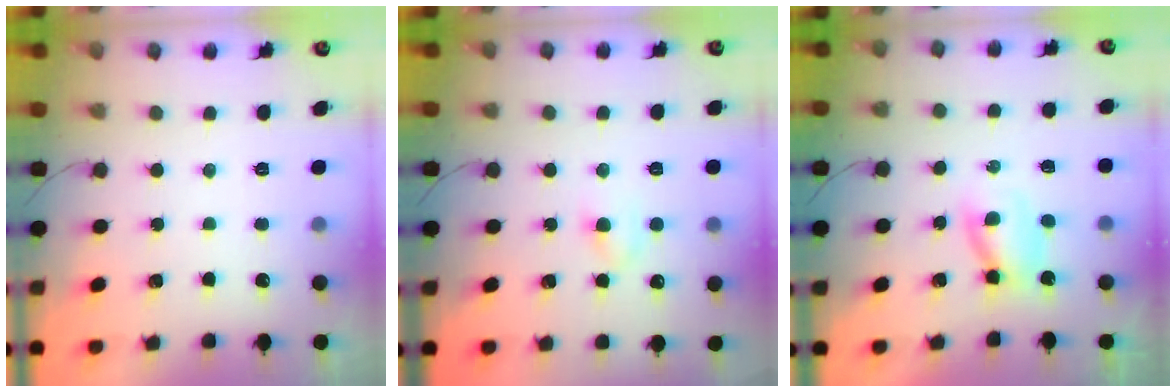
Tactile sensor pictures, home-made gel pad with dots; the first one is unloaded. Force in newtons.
{"total": 3.4, "press": 3.2, "slide": 1.1}
{"total": 2.9, "press": 2.8, "slide": 0.9}